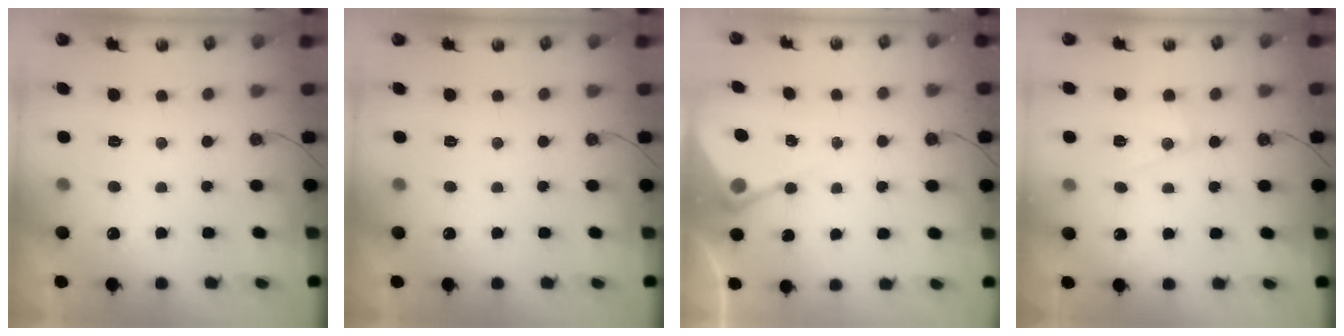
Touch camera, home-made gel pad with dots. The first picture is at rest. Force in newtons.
{"total": 0.0}
{"total": 5.8, "press": 5.8, "slide": 0.3}
{"total": 8.2, "press": 8.2, "slide": 0.6}